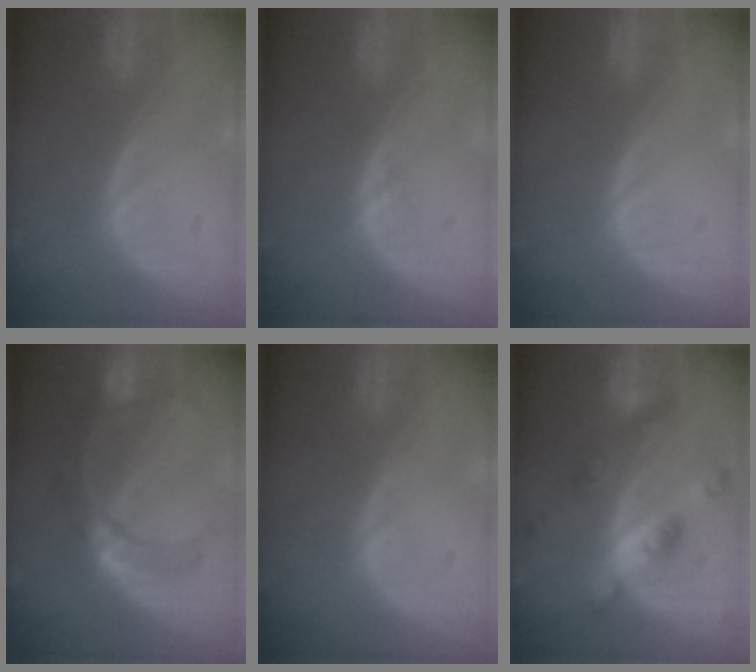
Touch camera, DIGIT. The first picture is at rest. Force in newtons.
{"total": 0.6, "press": 0.5, "slide": 0.4}
{"total": 0.0}
{"total": 7.2, "press": 7.2, "slide": 0.6}
{"total": 0.0}
{"total": 7.2, "press": 7.2, "slide": 0.4}